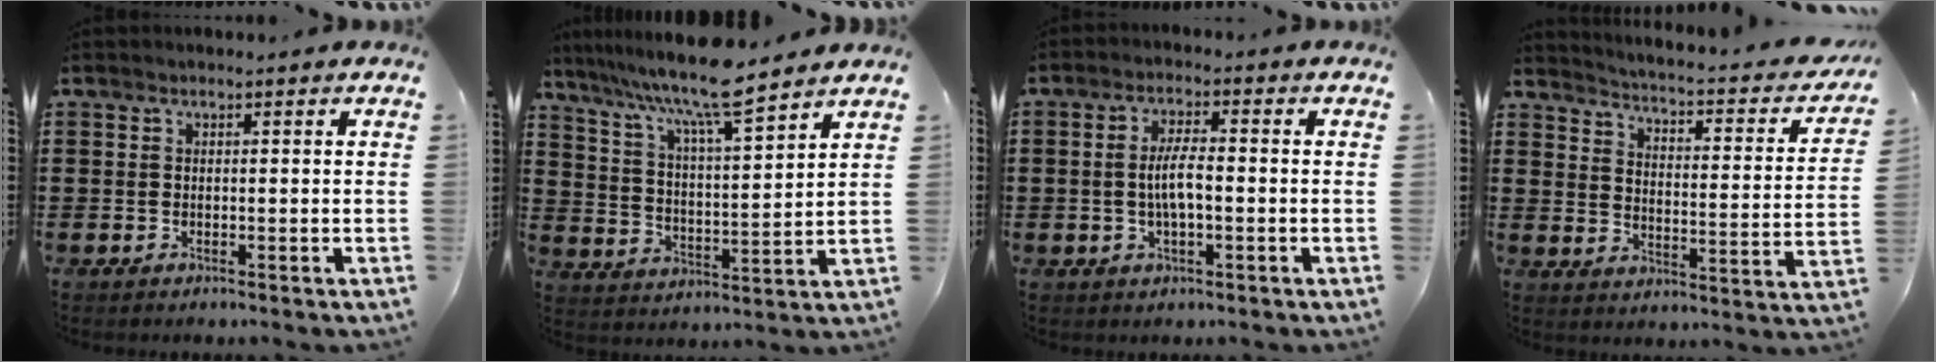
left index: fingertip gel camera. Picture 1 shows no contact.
{"total": 9.6, "force": [8.1, 0.3, 5.2], "torque": [-0.127, -0.042, 0.137]}
{"total": 5.0, "force": [-0.5, 1.3, 4.8], "torque": [-0.099, 0.001, -0.015]}
{"total": 2.2, "force": [1.9, -0.4, 1.2], "torque": [-0.040, -0.028, 0.018]}